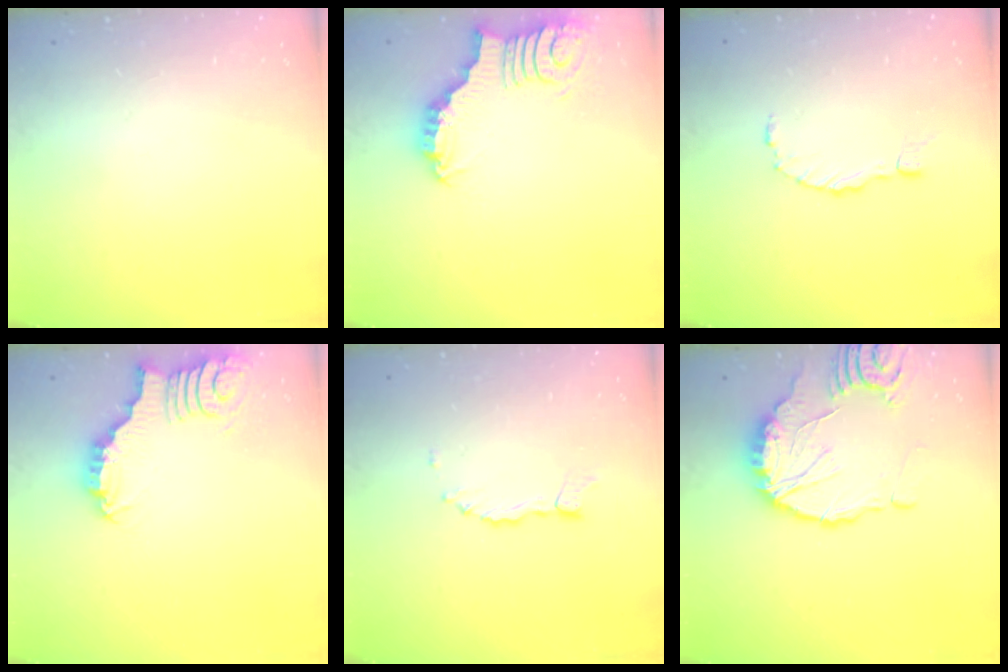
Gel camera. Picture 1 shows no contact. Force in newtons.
{"total": 3.0, "press": 3.0, "slide": 0.3}
{"total": 0.8, "press": 0.8, "slide": 0.1}
{"total": 3.3, "press": 3.3, "slide": 0.1}
{"total": 0.8, "press": 0.8, "slide": 0.1}
{"total": 13.0, "press": 12.9, "slide": 1.3}